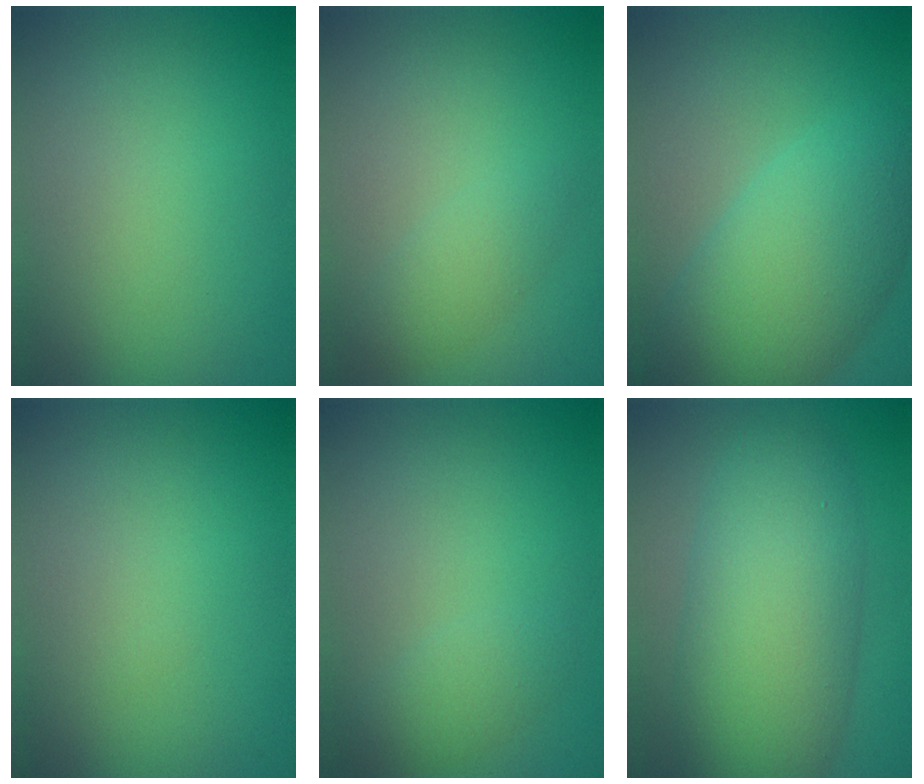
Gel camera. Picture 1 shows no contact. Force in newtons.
{"total": 1.8, "press": 1.8, "slide": 0.1}
{"total": 8.2, "press": 8.2, "slide": 0.3}
{"total": 0.0}
{"total": 1.6, "press": 1.6, "slide": 0.1}
{"total": 9.4, "press": 9.4, "slide": 0.5}